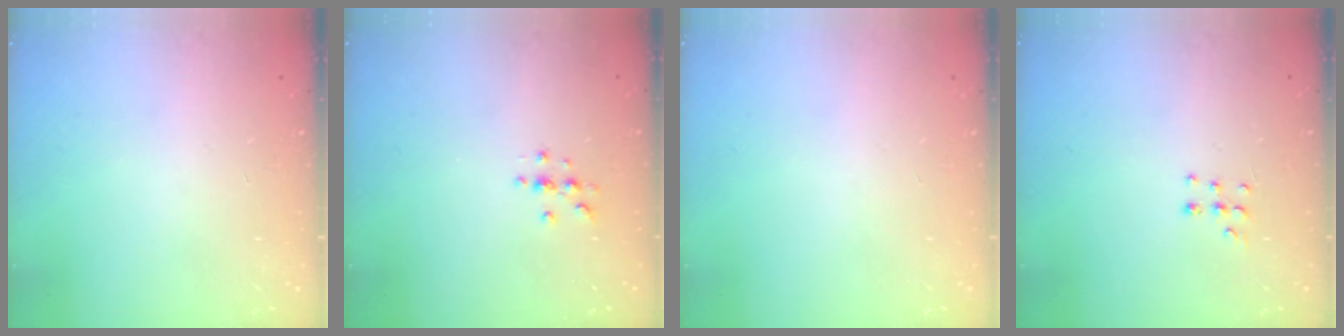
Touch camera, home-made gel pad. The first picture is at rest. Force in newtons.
{"total": 3.0, "press": 3.0, "slide": 0.4}
{"total": 0.0}
{"total": 5.9, "press": 5.8, "slide": 0.7}